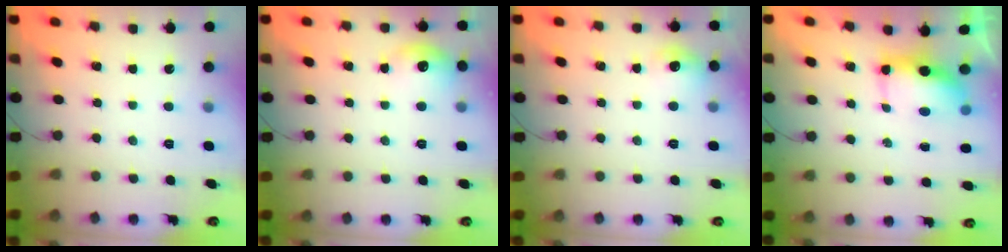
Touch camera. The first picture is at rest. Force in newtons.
{"total": 10.1, "press": 8.3, "slide": 5.8}
{"total": 8.1, "press": 7.9, "slide": 1.4}
{"total": 7.7, "press": 7.4, "slide": 2.0}